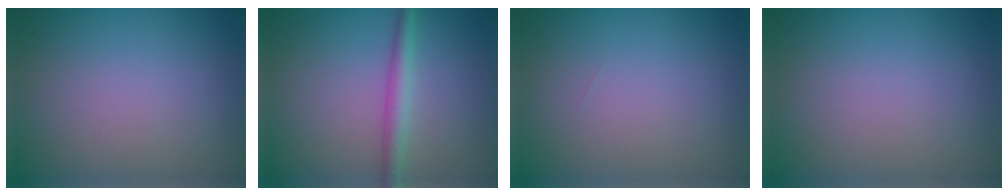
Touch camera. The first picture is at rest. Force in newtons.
{"total": 2.4, "press": 2.4, "slide": 0.1}
{"total": 0.0}
{"total": 0.0}